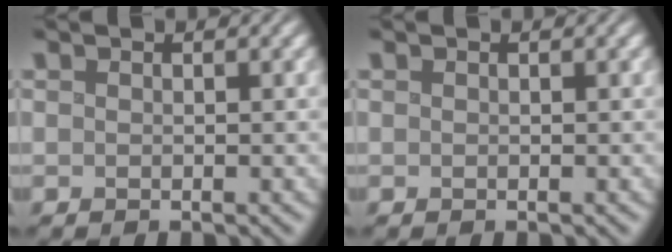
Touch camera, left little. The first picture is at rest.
{"total": 0.0}